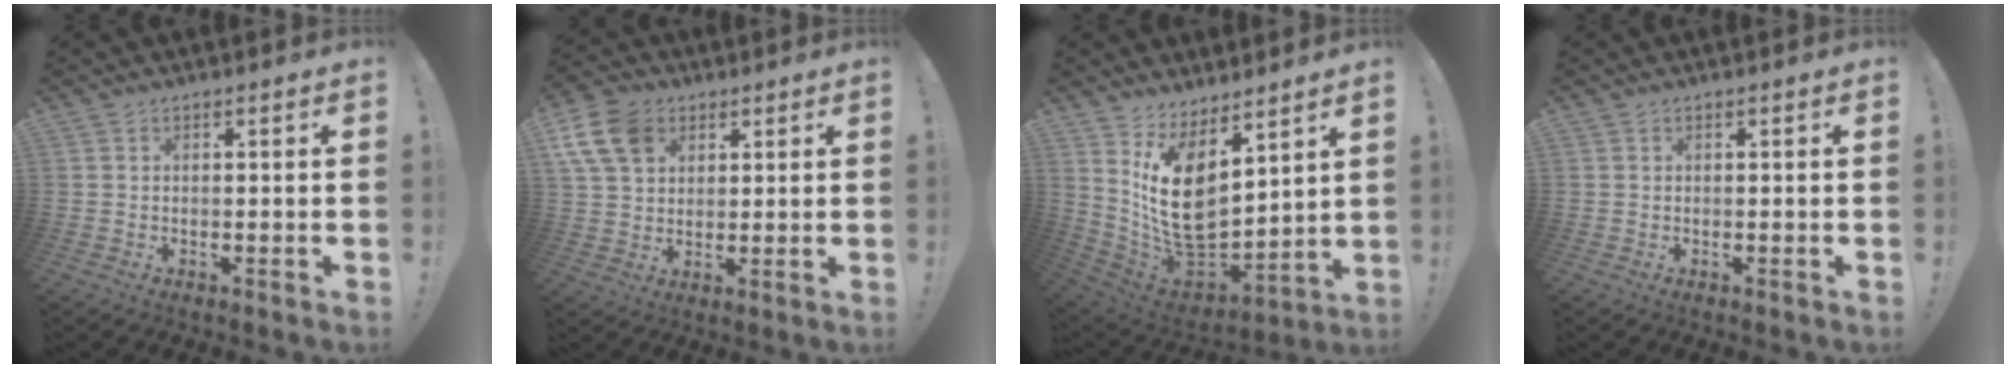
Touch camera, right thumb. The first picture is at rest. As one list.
[{"total": 12.4, "force": [5.4, 8.8, 6.8], "torque": [-0.132, -0.024, 0.106]}, {"total": 16.7, "force": [5.2, 10.6, 11.8], "torque": [-0.232, -0.061, 0.104]}, {"total": 0.0}]